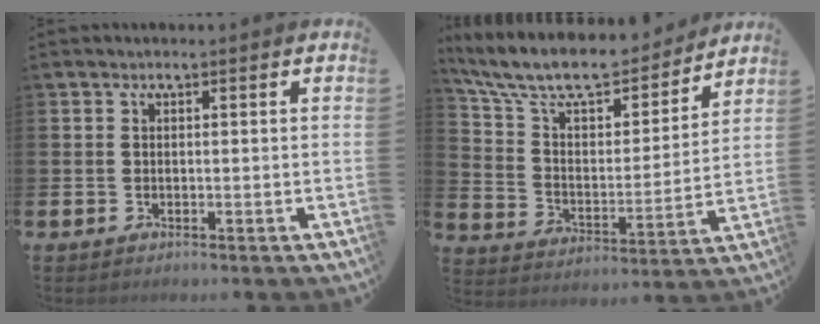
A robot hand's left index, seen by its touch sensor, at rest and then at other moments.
{"total": 10.7, "force": [9.5, 3.1, 3.9], "torque": [-0.126, -0.058, 0.165]}